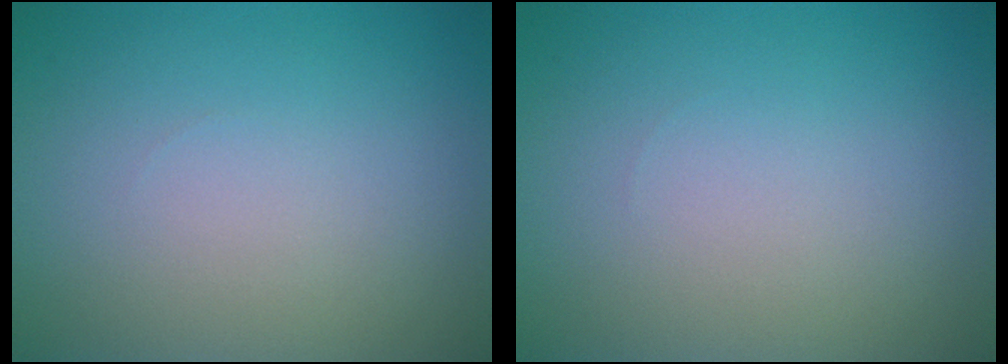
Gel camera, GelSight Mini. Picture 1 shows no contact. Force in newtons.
{"total": 0.0}